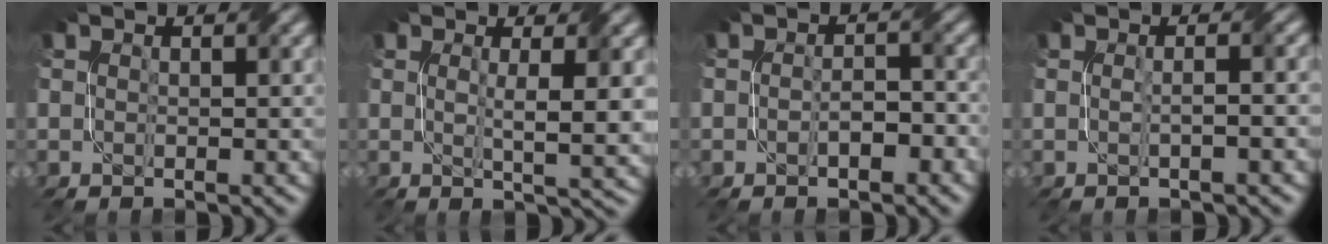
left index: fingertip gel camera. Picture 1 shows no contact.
{"total": 4.1, "force": [0.8, 0.7, 4.0], "torque": [-0.063, -0.007, 0.014]}
{"total": 2.4, "force": [-1.0, 1.0, 2.0], "torque": [-0.036, 0.001, -0.015]}
{"total": 2.5, "force": [0.2, 0.9, 2.3], "torque": [-0.018, 0.004, -0.016]}